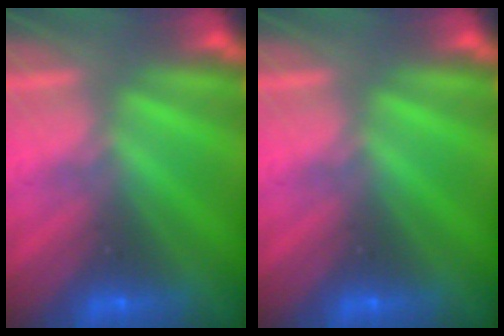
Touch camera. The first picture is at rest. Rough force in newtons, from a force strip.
{"total": 0.0}